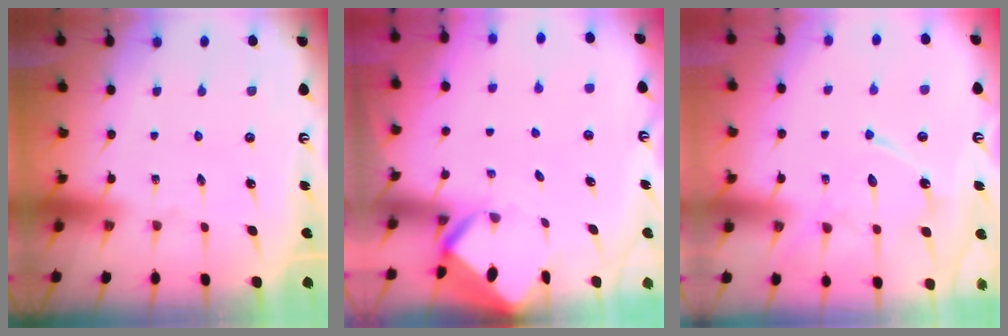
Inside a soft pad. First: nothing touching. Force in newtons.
{"total": 3.4, "press": 3.4, "slide": 0.1}
{"total": 14.2, "press": 14.2, "slide": 1.2}